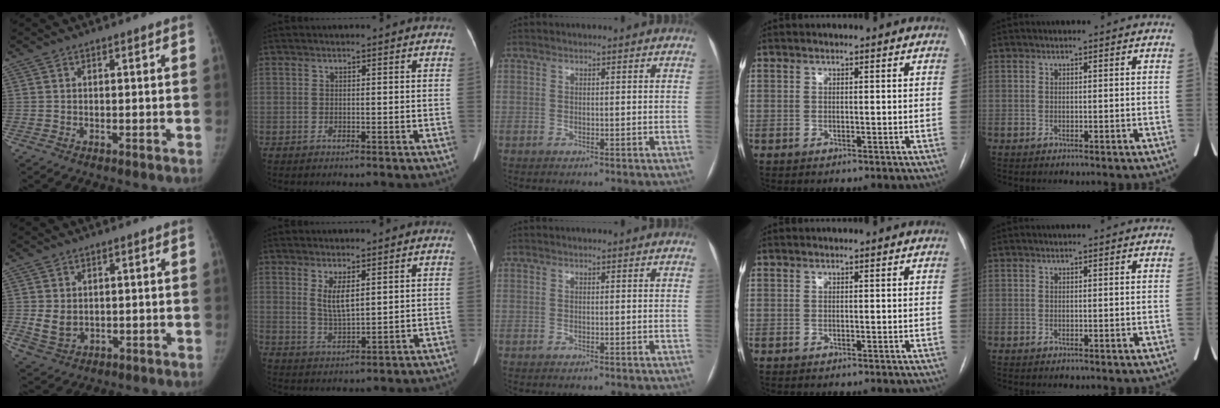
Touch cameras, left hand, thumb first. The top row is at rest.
{"thumb": {"total": 4.3, "force": [0.2, 3.6, 2.3], "torque": [-0.033, -0.012, 0.019]}, "index": {"total": 4.1, "force": [1.7, 1.1, 3.5], "torque": [-0.072, -0.008, 0.041]}}